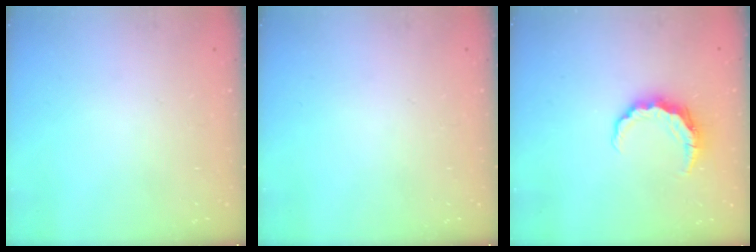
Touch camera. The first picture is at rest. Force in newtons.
{"total": 0.0}
{"total": 7.4, "press": 7.4, "slide": 0.6}